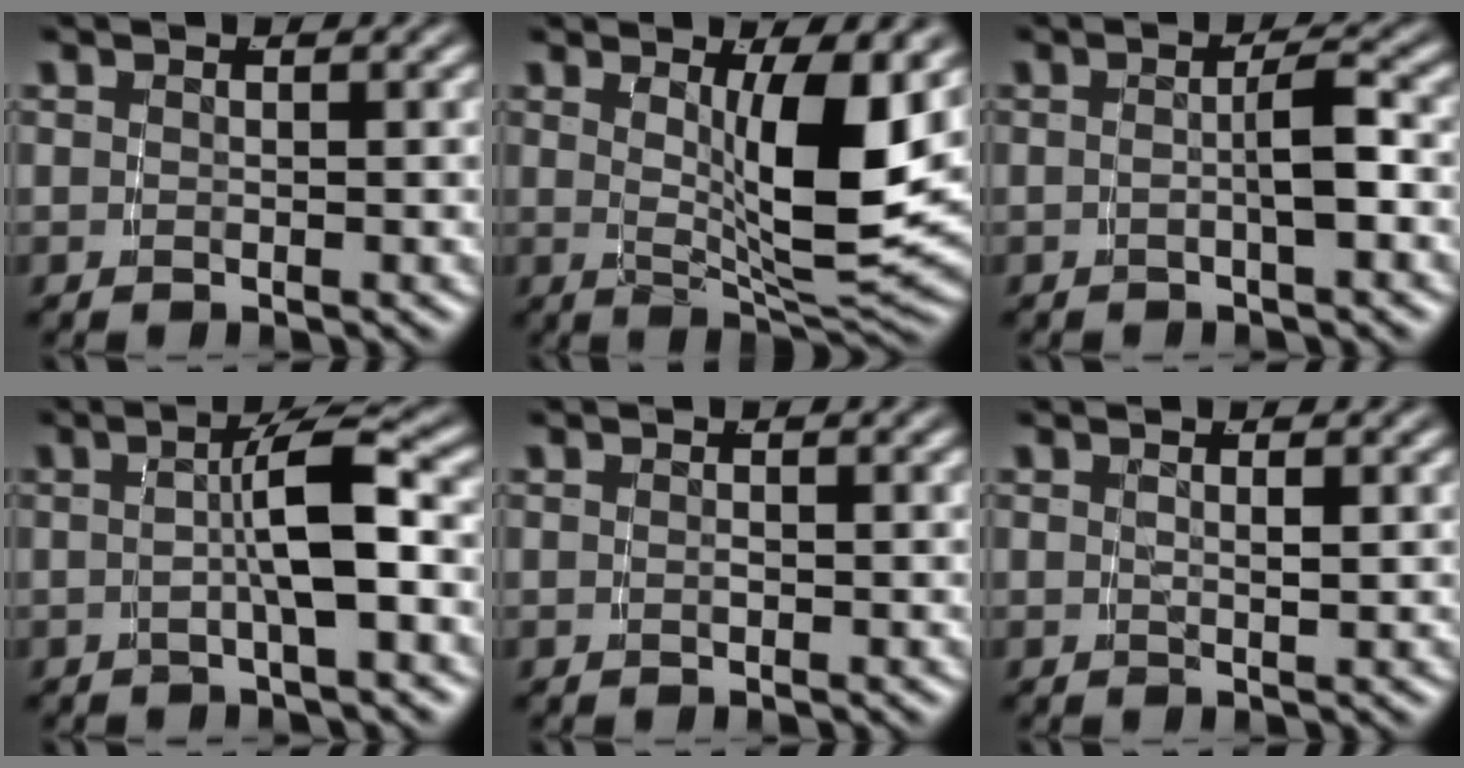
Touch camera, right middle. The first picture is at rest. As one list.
[{"total": 7.6, "force": [1.6, 1.5, 7.2], "torque": [-0.123, -0.018, 0.035]}, {"total": 2.4, "force": [-0.7, -0.2, 2.3], "torque": [-0.031, 0.000, -0.009]}, {"total": 4.2, "force": [-0.6, 0.0, 4.2], "torque": [-0.059, 0.010, -0.012]}, {"total": 0.0}, {"total": 0.9, "force": [0.2, -0.7, 0.6], "torque": [-0.009, -0.003, 0.010]}]